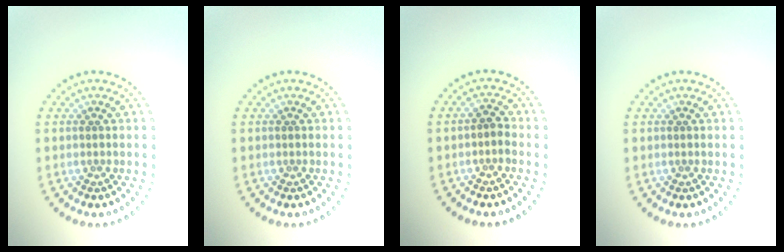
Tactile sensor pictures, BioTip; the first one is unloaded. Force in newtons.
{"total": 0.0}
{"total": 1.1, "press": 1.0, "slide": 0.5}
{"total": 0.0}